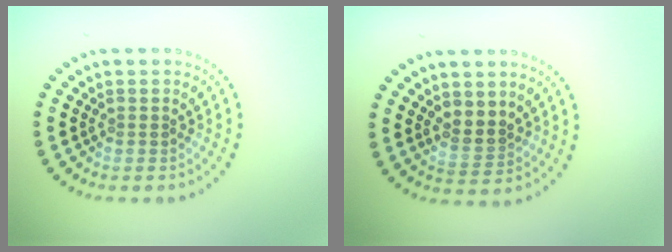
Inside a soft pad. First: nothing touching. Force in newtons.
{"total": 2.4, "press": 2.2, "slide": 1.0}